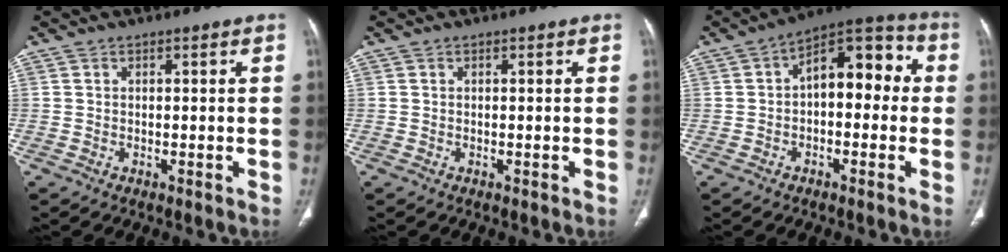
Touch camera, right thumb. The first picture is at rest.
{"total": 0.0}
{"total": 12.5, "force": [0.5, 7.1, 10.2], "torque": [-0.106, 0.046, -0.006]}